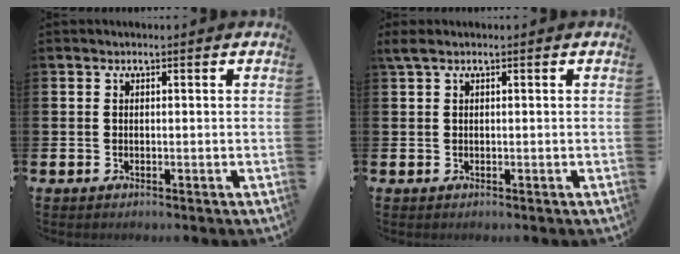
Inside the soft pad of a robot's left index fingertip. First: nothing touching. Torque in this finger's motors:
{"motor_torque": [0.51, -0.53, 0.34, 0.13]}